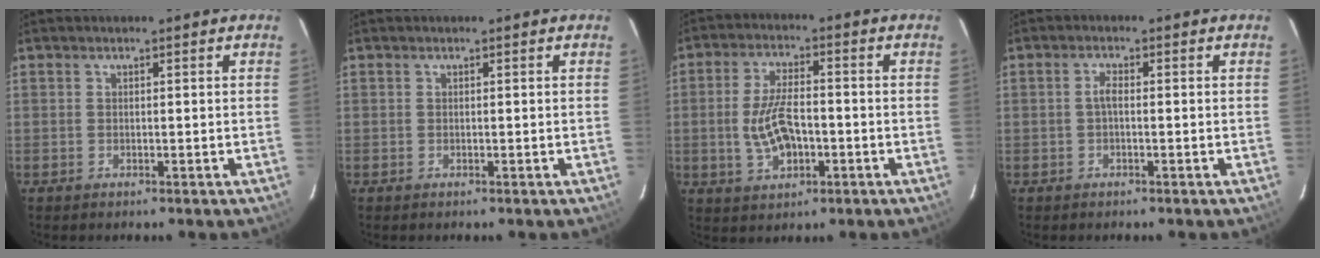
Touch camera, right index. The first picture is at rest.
{"total": 0.0}
{"total": 8.8, "force": [-1.8, 4.3, 7.5], "torque": [-0.155, 0.001, -0.027]}
{"total": 1.6, "force": [-0.3, 0.6, 1.4], "torque": [-0.030, 0.007, -0.007]}